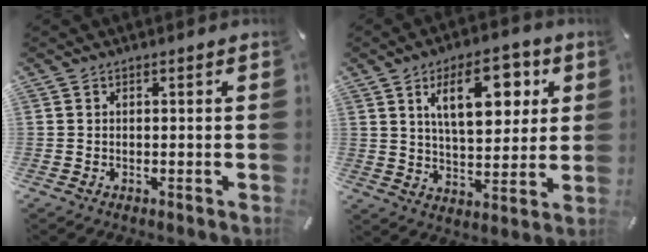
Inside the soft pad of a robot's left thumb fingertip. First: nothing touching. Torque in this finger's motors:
{"motor_torque": [2.35, 2.66, 1.46, -1.31, 0.47]}